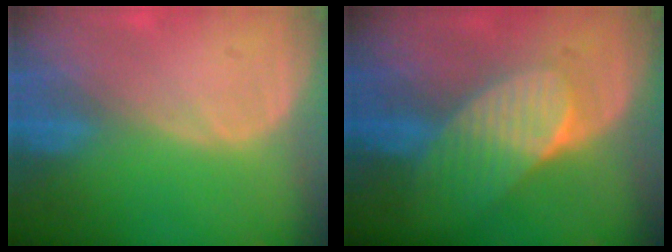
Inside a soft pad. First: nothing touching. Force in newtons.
{"total": 7.7, "press": 6.9, "slide": 3.4}